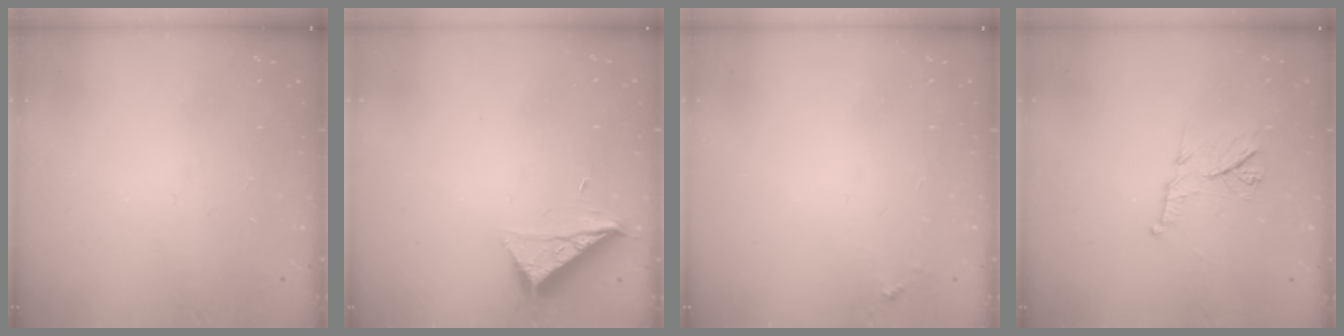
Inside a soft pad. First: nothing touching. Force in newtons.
{"total": 6.6, "press": 6.6, "slide": 0.3}
{"total": 2.8, "press": 2.8, "slide": 0.2}
{"total": 9.5, "press": 9.5, "slide": 0.2}